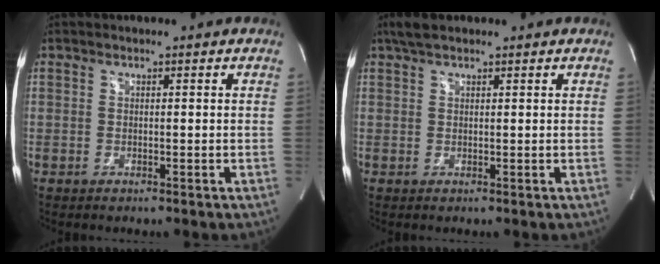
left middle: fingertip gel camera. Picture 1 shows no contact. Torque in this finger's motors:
{"motor_torque": [0.11, -0.03, -0.13, -0.02]}